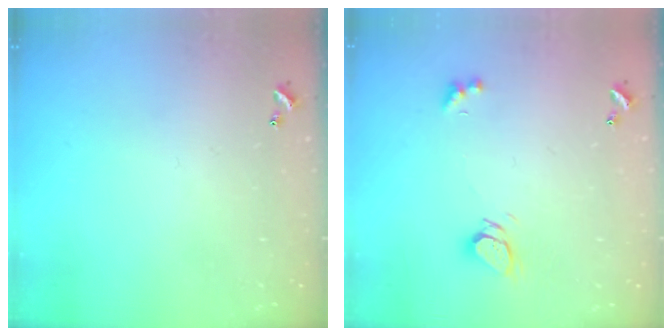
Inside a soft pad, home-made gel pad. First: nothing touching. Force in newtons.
{"total": 2.9, "press": 2.9, "slide": 0.2}